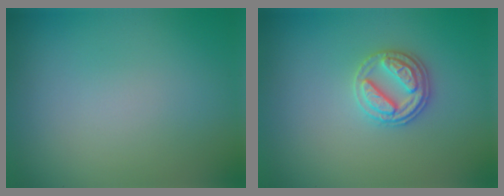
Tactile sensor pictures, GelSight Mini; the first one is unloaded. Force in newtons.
{"total": 2.8, "press": 2.8, "slide": 0.5}